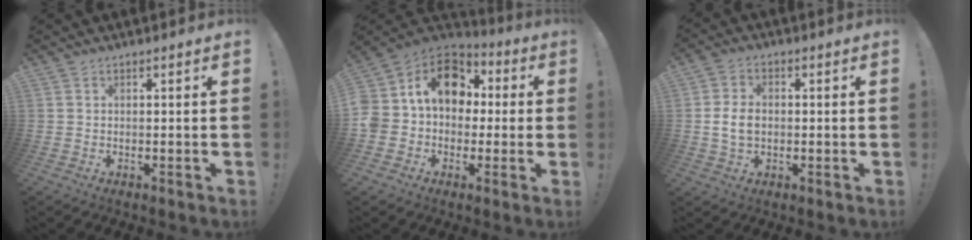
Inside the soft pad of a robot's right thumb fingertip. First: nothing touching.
{"total": 16.0, "force": [3.2, 13.1, 8.6], "torque": [-0.135, 0.010, 0.070]}
{"total": 7.0, "force": [-0.5, 4.9, 5.0], "torque": [-0.081, 0.002, -0.011]}